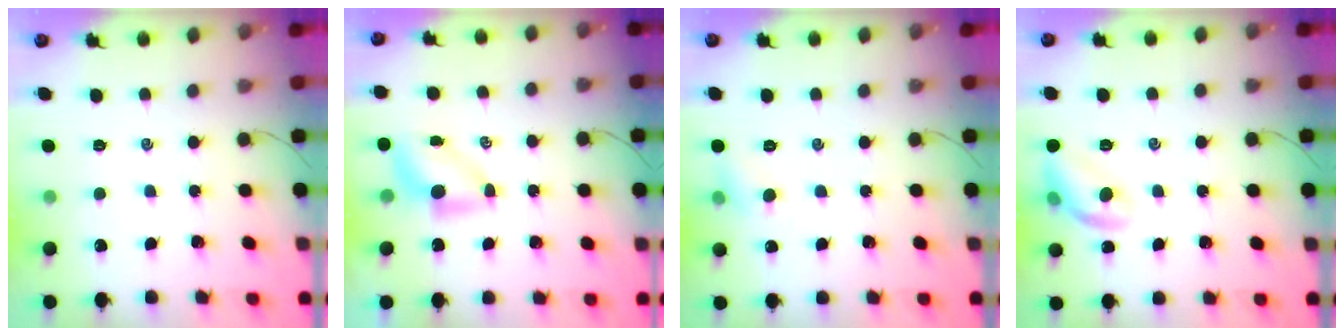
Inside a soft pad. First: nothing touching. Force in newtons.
{"total": 4.7, "press": 4.6, "slide": 0.6}
{"total": 4.8, "press": 4.6, "slide": 1.2}
{"total": 9.2, "press": 9.2, "slide": 0.3}